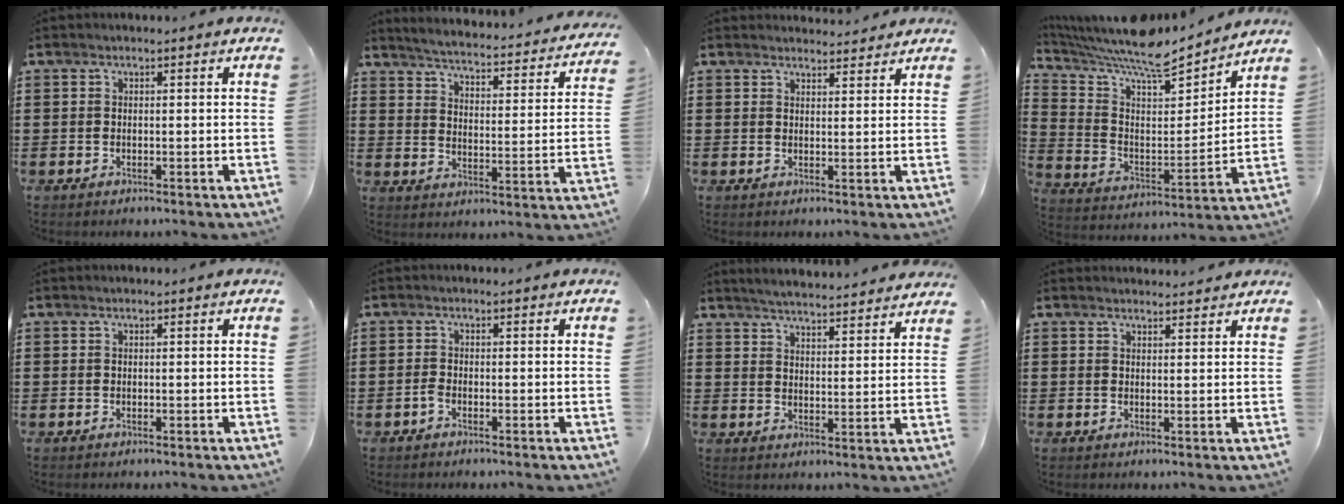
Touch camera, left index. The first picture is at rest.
{"total": 3.2, "force": [3.1, -0.4, 0.7], "torque": [-0.035, -0.032, 0.042]}
{"total": 2.5, "force": [2.5, 0.3, 0.0], "torque": [0.002, -0.009, 0.047]}
{"total": 8.3, "force": [7.2, 1.7, 3.7], "torque": [-0.099, -0.057, 0.120]}
{"total": 0.0}
{"total": 1.2, "force": [-0.7, 0.4, 0.9], "torque": [-0.027, -0.005, -0.015]}
{"total": 4.2, "force": [4.2, -0.6, 0.4], "torque": [-0.025, -0.029, 0.071]}
{"total": 1.7, "force": [1.7, 0.2, 0.1], "torque": [-0.006, 0.001, 0.033]}